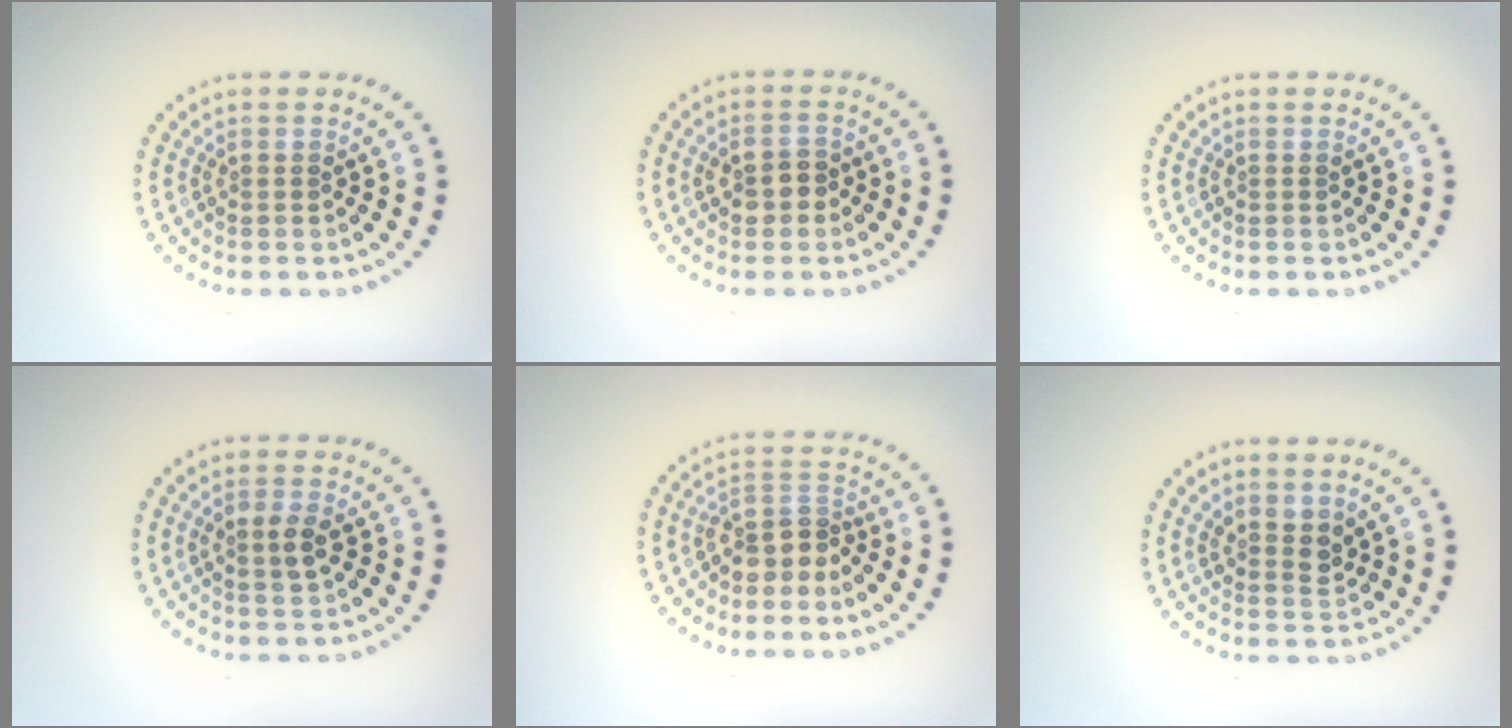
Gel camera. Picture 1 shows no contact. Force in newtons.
{"total": 2.3, "press": 2.3, "slide": 0.4}
{"total": 0.0}
{"total": 2.2, "press": 2.1, "slide": 0.3}
{"total": 2.8, "press": 2.3, "slide": 1.6}
{"total": 1.9, "press": 1.6, "slide": 1.0}